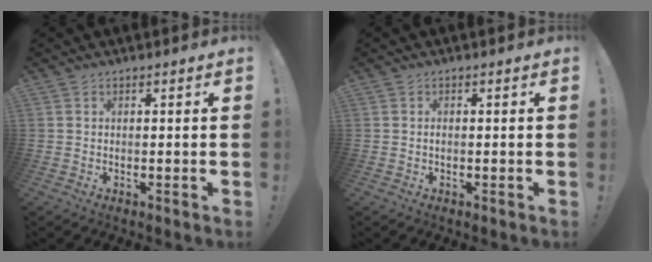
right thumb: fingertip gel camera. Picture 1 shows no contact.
{"total": 0.6, "force": [-0.4, 0.2, 0.4], "torque": [-0.009, 0.001, -0.007]}